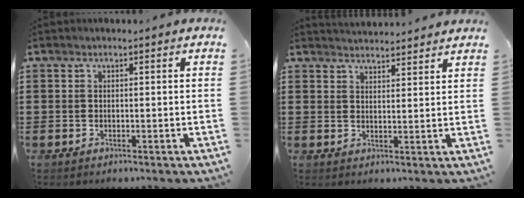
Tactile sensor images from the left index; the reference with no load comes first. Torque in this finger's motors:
{"motor_torque": [-0.10, 0.13, -0.03, -0.01]}